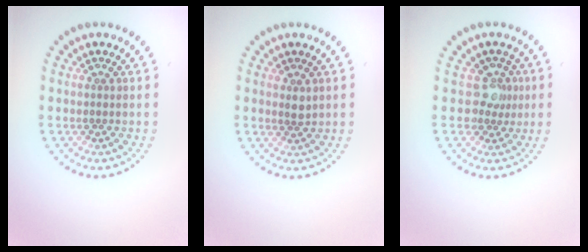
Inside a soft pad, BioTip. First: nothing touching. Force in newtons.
{"total": 1.1, "press": 1.0, "slide": 0.6}
{"total": 2.1, "press": 1.6, "slide": 1.4}